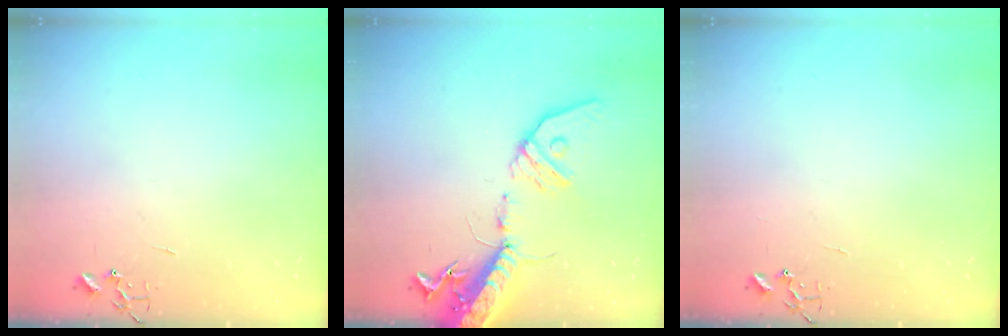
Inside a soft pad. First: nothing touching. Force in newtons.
{"total": 18.2, "press": 17.7, "slide": 4.0}
{"total": 0.0}